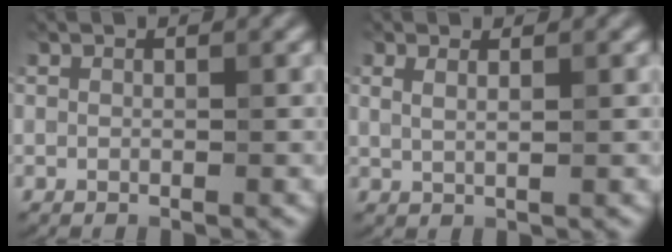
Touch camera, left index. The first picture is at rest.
{"total": 1.8, "force": [1.0, 0.8, 1.3], "torque": [-0.013, 0.002, 0.010]}